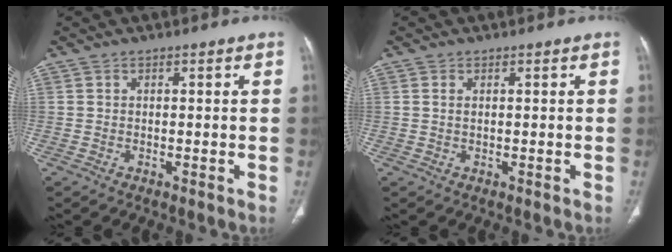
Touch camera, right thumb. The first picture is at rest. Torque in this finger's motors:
{"motor_torque": [0.12, -0.35, -0.24, -0.06, 0.01]}